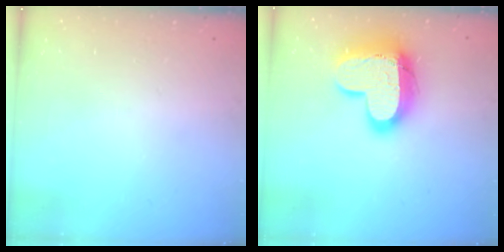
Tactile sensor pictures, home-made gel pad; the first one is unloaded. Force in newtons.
{"total": 16.9, "press": 16.8, "slide": 1.3}